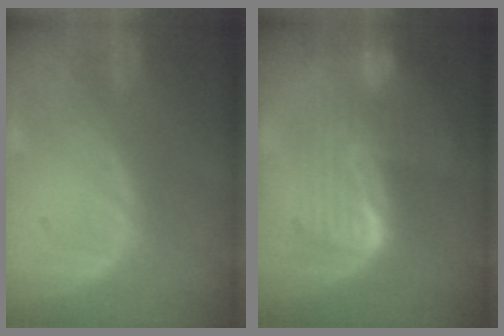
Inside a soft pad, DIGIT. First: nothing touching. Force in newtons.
{"total": 7.4, "press": 7.4, "slide": 0.2}